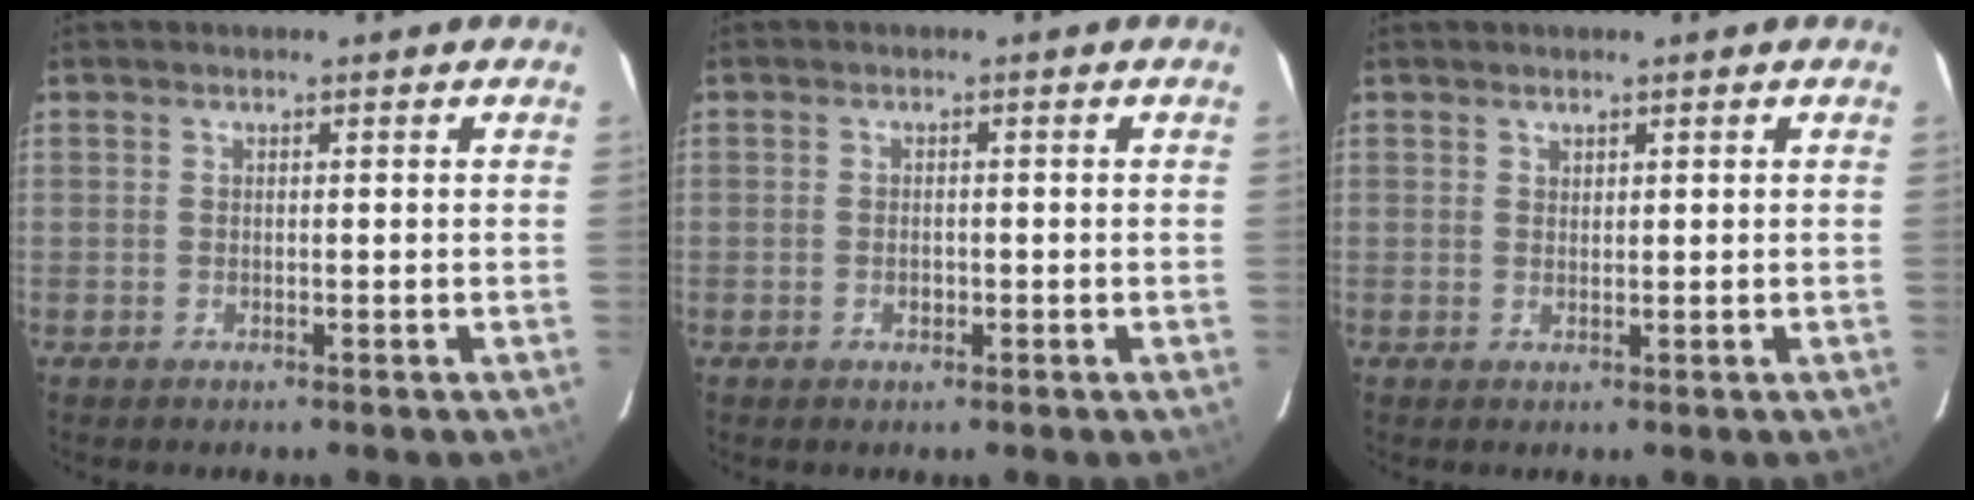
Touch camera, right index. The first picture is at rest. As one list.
[{"total": 1.5, "force": [-0.5, 1.1, 0.8], "torque": [-0.014, 0.002, -0.009]}, {"total": 0.8, "force": [0.7, 0.4, 0.1], "torque": [-0.001, 0.002, 0.013]}]